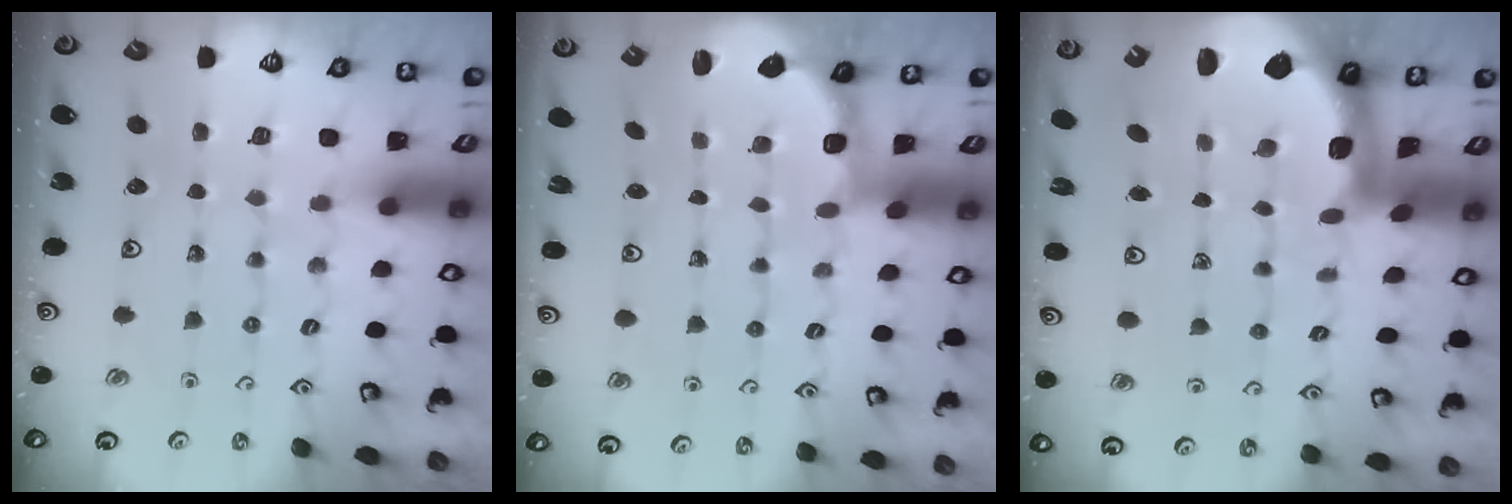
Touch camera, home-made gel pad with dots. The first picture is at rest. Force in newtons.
{"total": 2.9, "press": 2.4, "slide": 1.6}
{"total": 3.8, "press": 3.2, "slide": 2.1}